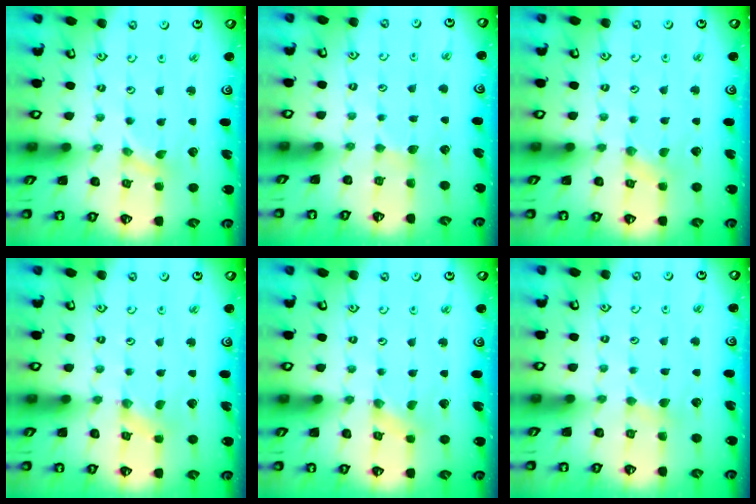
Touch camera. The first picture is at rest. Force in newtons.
{"total": 2.9, "press": 2.9, "slide": 0.4}
{"total": 1.8, "press": 1.8, "slide": 0.3}
{"total": 0.9, "press": 0.9, "slide": 0.2}
{"total": 0.0}
{"total": 2.5, "press": 2.4, "slide": 0.4}